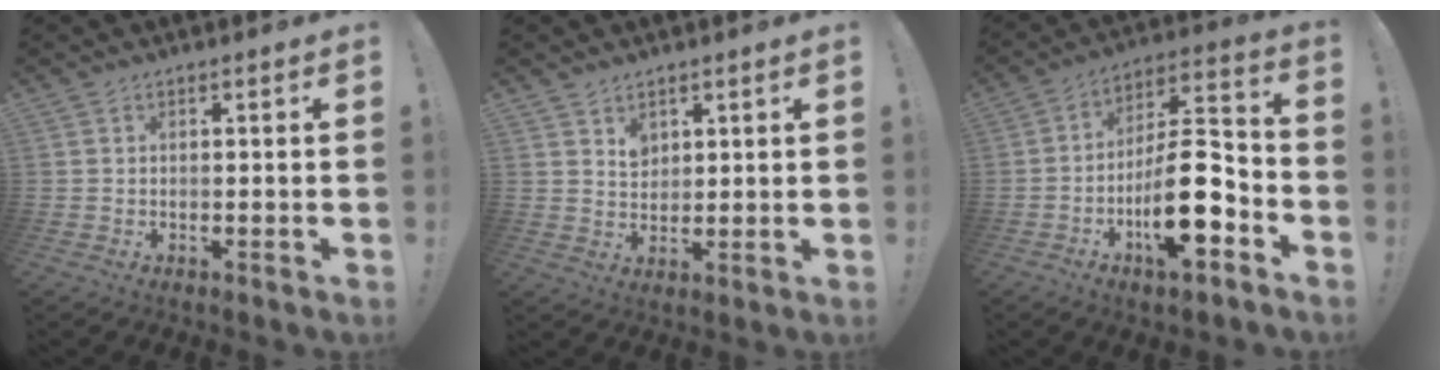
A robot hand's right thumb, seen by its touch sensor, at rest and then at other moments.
{"total": 4.0, "force": [2.8, 2.7, 1.0], "torque": [-0.010, -0.017, 0.049]}
{"total": 18.1, "force": [-6.8, 6.7, 15.4], "torque": [-0.265, 0.037, -0.104]}